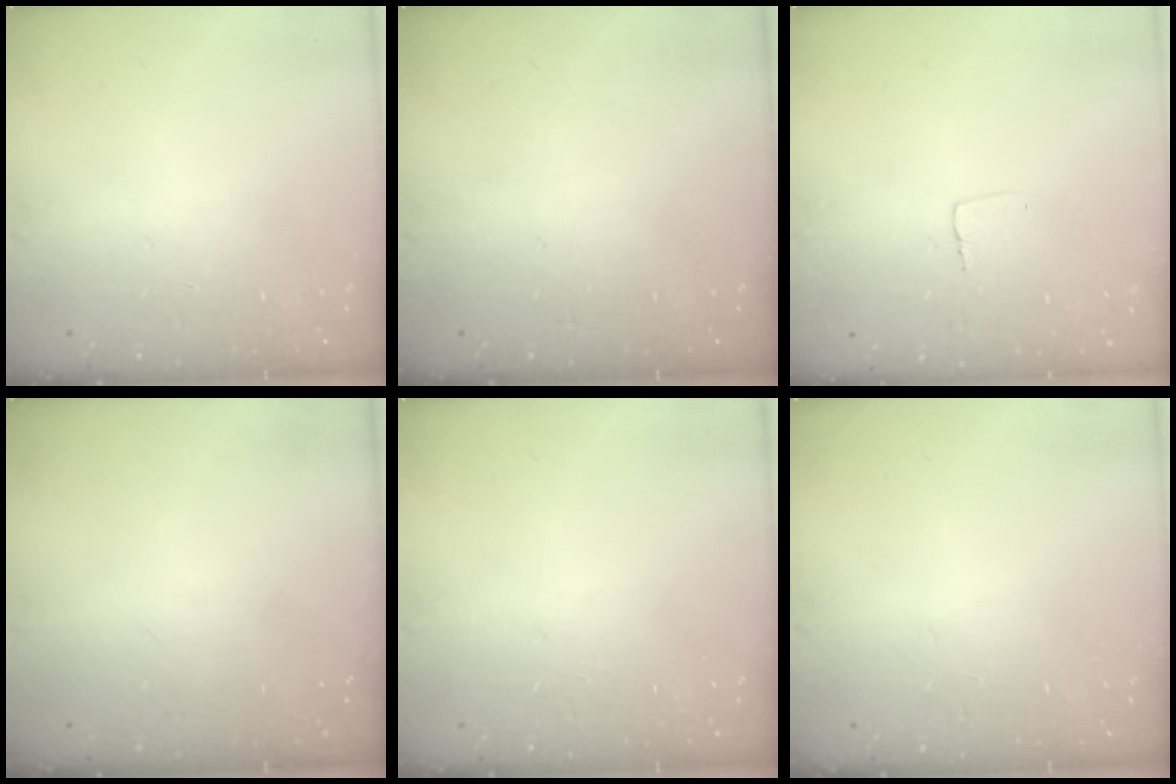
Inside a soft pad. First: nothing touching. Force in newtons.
{"total": 0.0}
{"total": 2.7, "press": 2.7, "slide": 0.1}
{"total": 0.0}
{"total": 0.0}
{"total": 0.0}